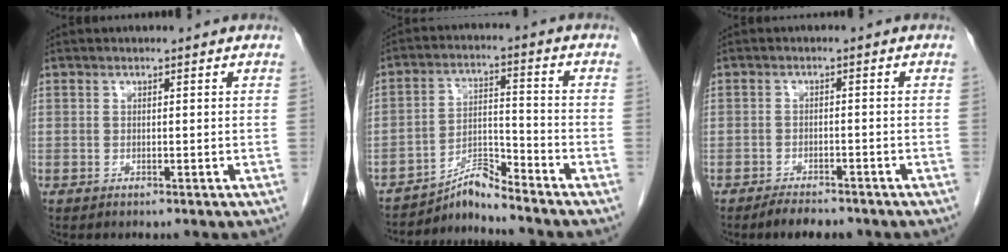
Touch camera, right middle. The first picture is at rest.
{"total": 5.3, "force": [-5.2, -0.8, 0.6], "torque": [-0.011, 0.003, -0.090]}
{"total": 3.9, "force": [-3.3, 1.1, 1.7], "torque": [-0.030, -0.003, -0.051]}